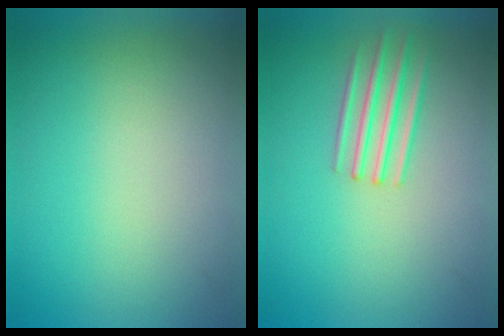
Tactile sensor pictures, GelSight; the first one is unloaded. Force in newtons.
{"total": 2.1}